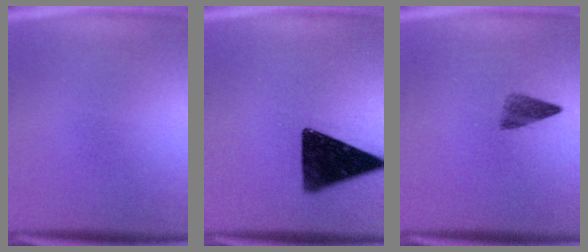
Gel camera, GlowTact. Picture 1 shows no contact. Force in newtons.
{"total": 15.0}
{"total": 2.8}